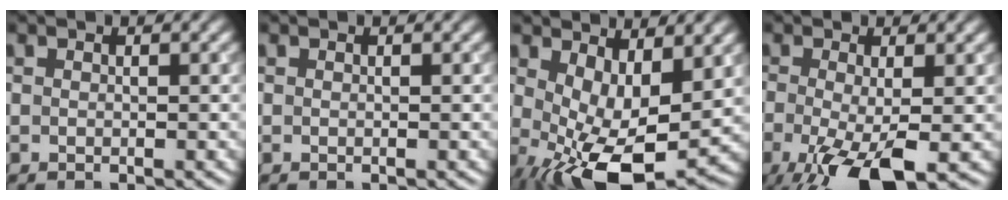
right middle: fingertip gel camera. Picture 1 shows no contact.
{"total": 0.0}
{"total": 9.7, "force": [-1.2, 4.5, 8.5], "torque": [-0.151, -0.019, -0.007]}
{"total": 8.6, "force": [-3.7, 3.0, 7.1], "torque": [-0.144, -0.017, -0.063]}